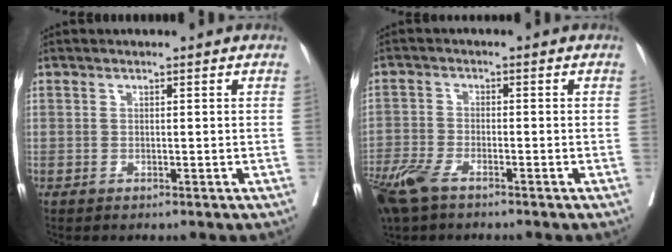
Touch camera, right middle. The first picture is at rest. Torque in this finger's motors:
{"motor_torque": [0.49, -0.47, 0.14, 0.09]}